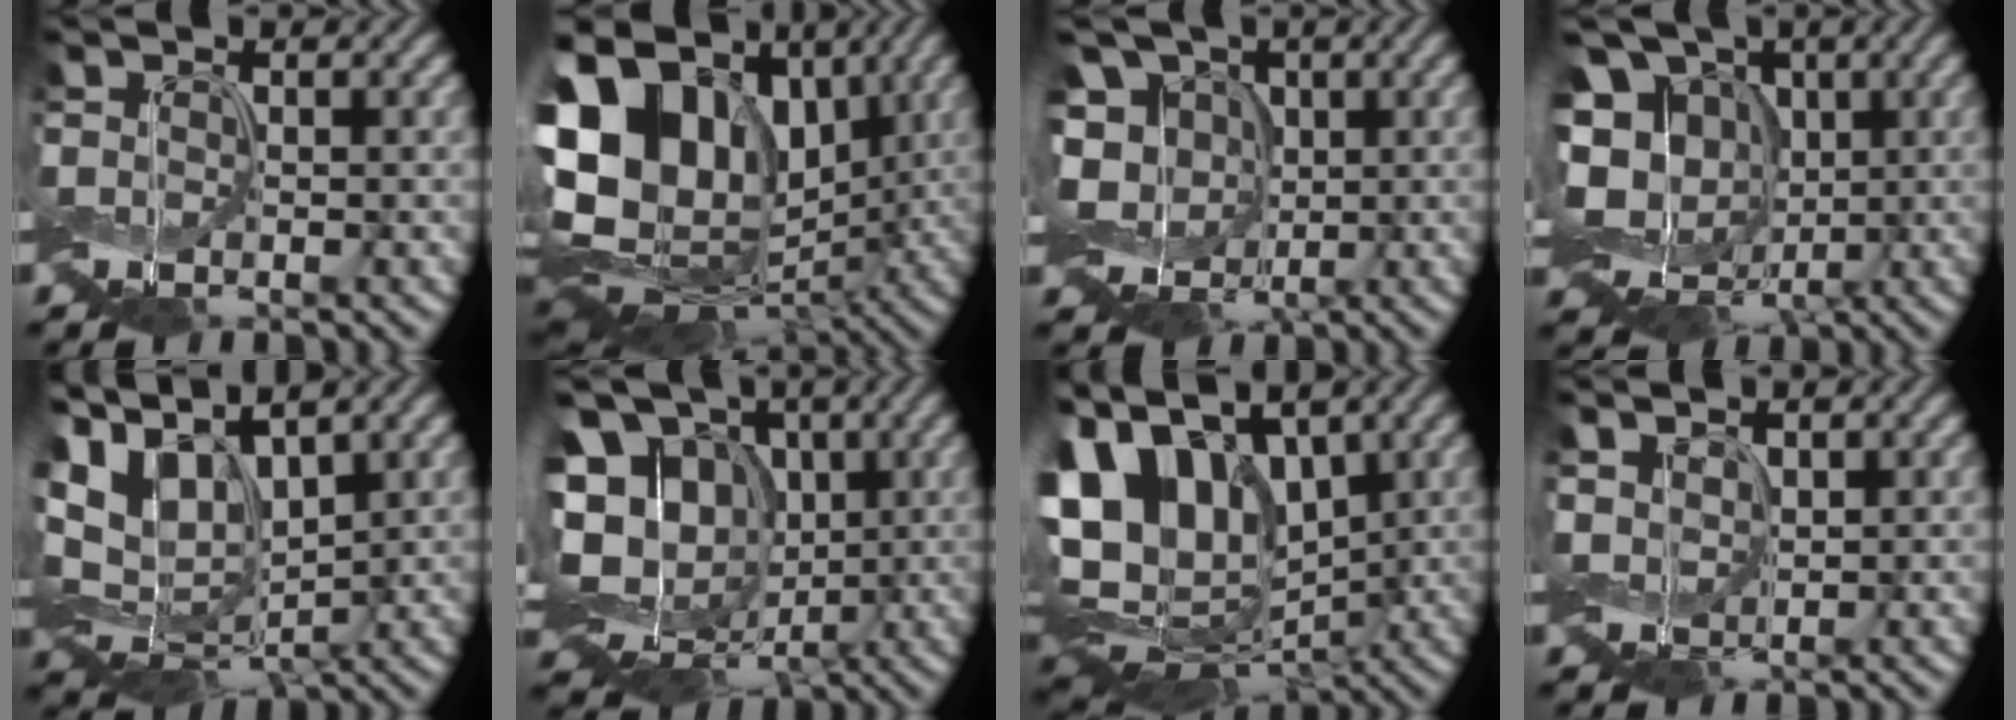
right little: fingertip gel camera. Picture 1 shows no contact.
{"total": 17.1, "force": [2.2, 12.9, 11.1], "torque": [-0.198, 0.018, 0.050]}
{"total": 11.6, "force": [1.1, 9.8, 6.2], "torque": [-0.138, 0.011, -0.004]}
{"total": 15.6, "force": [2.2, 12.7, 8.8], "torque": [-0.209, 0.003, 0.033]}
{"total": 11.4, "force": [4.0, 7.0, 8.0], "torque": [-0.160, 0.015, 0.078]}
{"total": 17.2, "force": [2.8, 13.5, 10.2], "torque": [-0.225, 0.015, 0.047]}
{"total": 14.9, "force": [1.7, 10.2, 10.8], "torque": [-0.182, 0.009, 0.034]}
{"total": 2.0, "force": [0.5, 1.5, 1.2], "torque": [-0.032, 0.000, 0.004]}